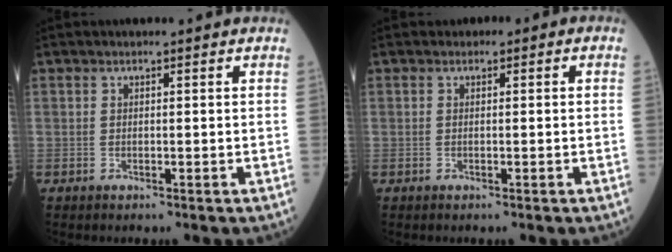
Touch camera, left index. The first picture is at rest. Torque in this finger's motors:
{"motor_torque": [0.80, -0.78, 0.10, 0.04]}